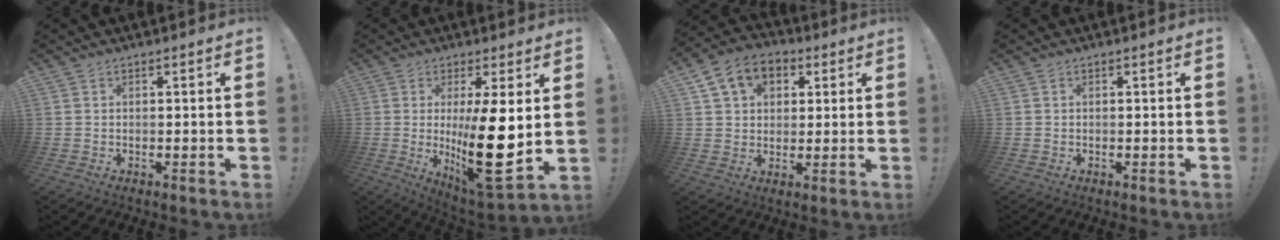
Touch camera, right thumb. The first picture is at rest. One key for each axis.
{"total": 19.2, "fx": 0.8, "fy": 5.9, "fz": 18.3, "tx": -0.276, "ty": -0.036, "tz": 0.021}
{"total": 11.2, "fx": 4.7, "fy": 8.4, "fz": 5.8, "tx": -0.090, "ty": -0.009, "tz": 0.093}
{"total": 0.0}